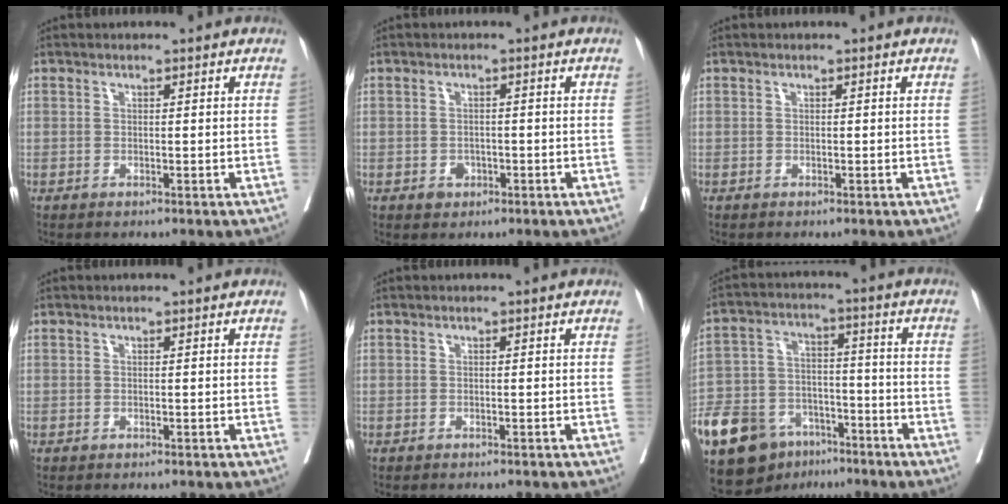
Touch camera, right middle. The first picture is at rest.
{"total": 2.0, "force": [-0.9, 1.6, 0.8], "torque": [-0.008, 0.004, -0.009]}
{"total": 0.0}
{"total": 2.4, "force": [-2.3, 0.4, 0.7], "torque": [-0.010, -0.002, -0.030]}
{"total": 3.7, "force": [-3.6, 0.1, 1.0], "torque": [-0.008, -0.009, -0.045]}
{"total": 23.3, "force": [-15.2, 13.2, 11.8], "torque": [-0.322, -0.004, -0.260]}